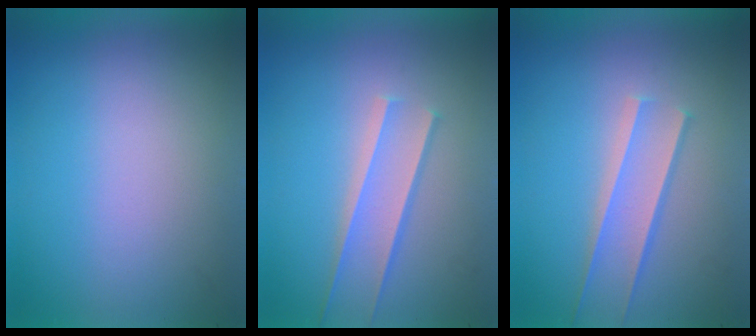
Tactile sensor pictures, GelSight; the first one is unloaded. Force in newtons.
{"total": 1.6}
{"total": 1.7}